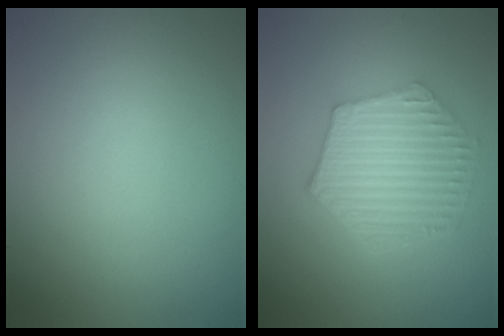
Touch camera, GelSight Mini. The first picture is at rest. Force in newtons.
{"total": 6.1, "press": 4.7, "slide": 4.0}